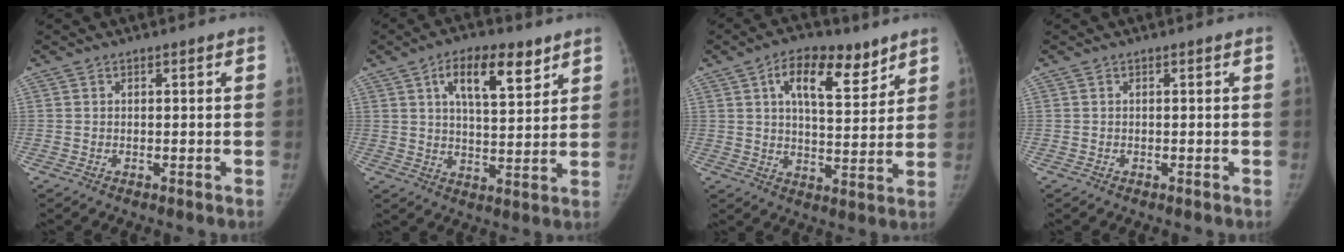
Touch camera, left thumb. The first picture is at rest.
{"total": 11.4, "force": [6.0, 4.7, 8.4], "torque": [-0.116, -0.026, 0.098]}
{"total": 12.3, "force": [6.7, 5.8, 8.5], "torque": [-0.108, -0.027, 0.109]}
{"total": 0.0}